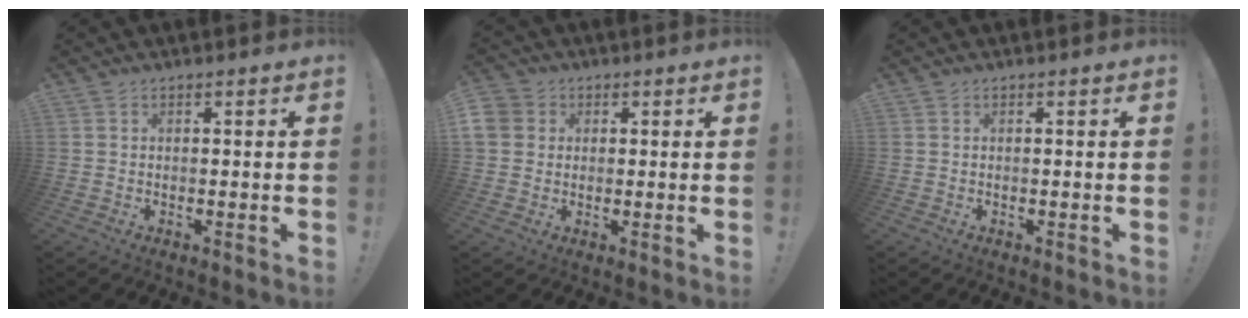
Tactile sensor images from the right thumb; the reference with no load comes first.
{"total": 5.4, "force": [1.3, 4.9, 1.9], "torque": [-0.036, 0.003, 0.024]}
{"total": 0.0}